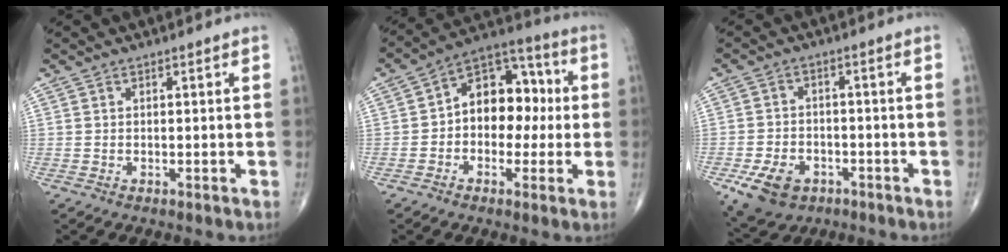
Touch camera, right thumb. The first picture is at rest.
{"total": 13.1, "force": [0.1, 9.2, 9.3], "torque": [-0.094, 0.042, -0.012]}
{"total": 9.0, "force": [-4.4, 6.3, 4.7], "torque": [-0.080, 0.018, -0.067]}